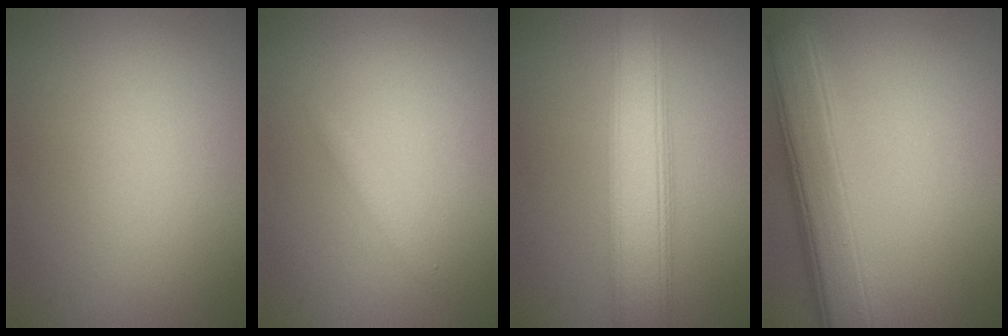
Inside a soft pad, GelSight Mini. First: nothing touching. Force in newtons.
{"total": 0.8, "press": 0.8, "slide": 0.0}
{"total": 6.1, "press": 6.1, "slide": 0.4}
{"total": 6.3, "press": 6.3, "slide": 0.1}